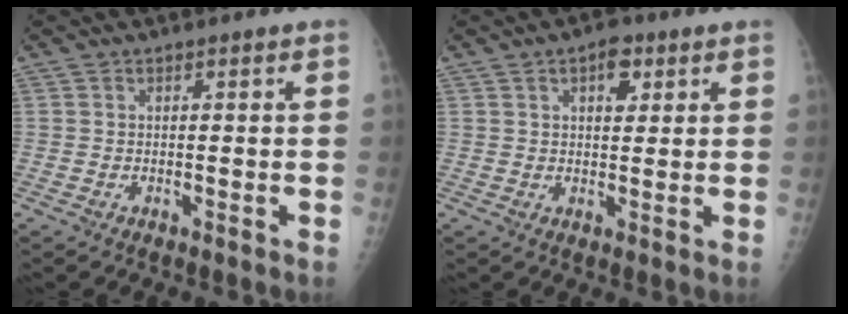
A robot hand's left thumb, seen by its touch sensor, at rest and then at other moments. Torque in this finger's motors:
{"motor_torque": [0.12, 0.41, 0.05, -0.05, 0.08]}